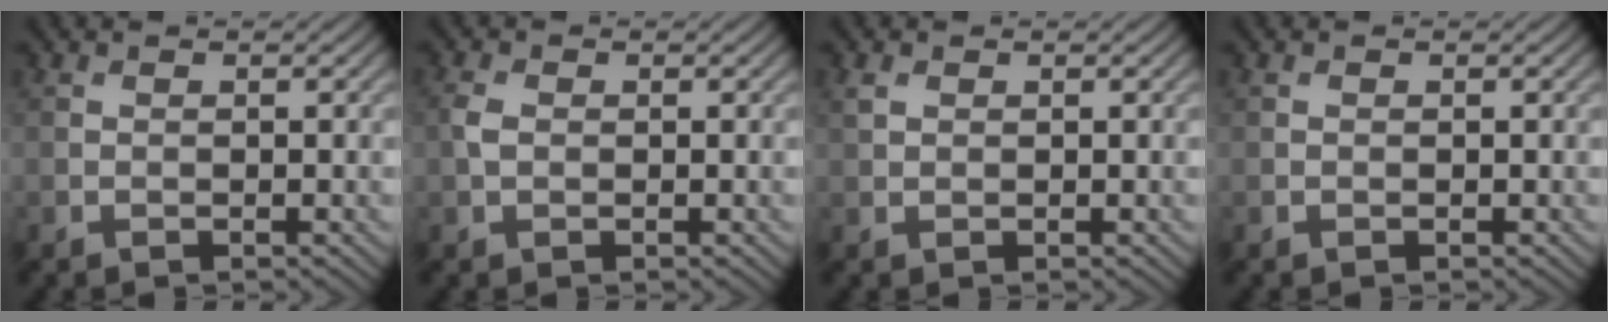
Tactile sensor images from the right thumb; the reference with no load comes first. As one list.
[{"total": 1.7, "force": [0.0, 1.3, 1.2], "torque": [-0.031, 0.002, -0.001]}, {"total": 1.4, "force": [0.7, 1.0, 0.8], "torque": [-0.020, 0.002, 0.015]}, {"total": 0.0}]